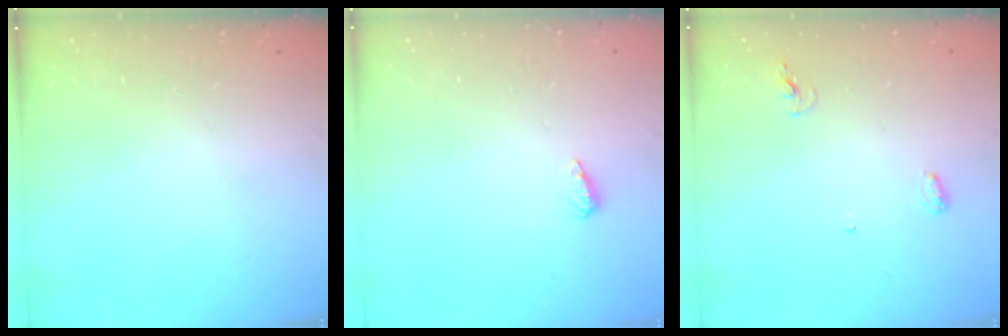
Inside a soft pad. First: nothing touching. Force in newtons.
{"total": 4.1, "press": 4.1, "slide": 0.5}
{"total": 5.4, "press": 5.2, "slide": 1.4}